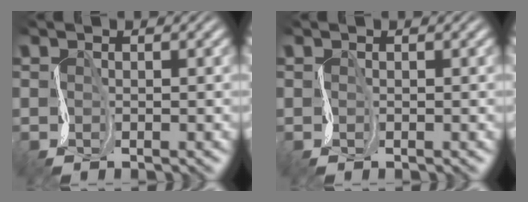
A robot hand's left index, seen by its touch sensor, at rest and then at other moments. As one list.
[{"total": 0.0}]